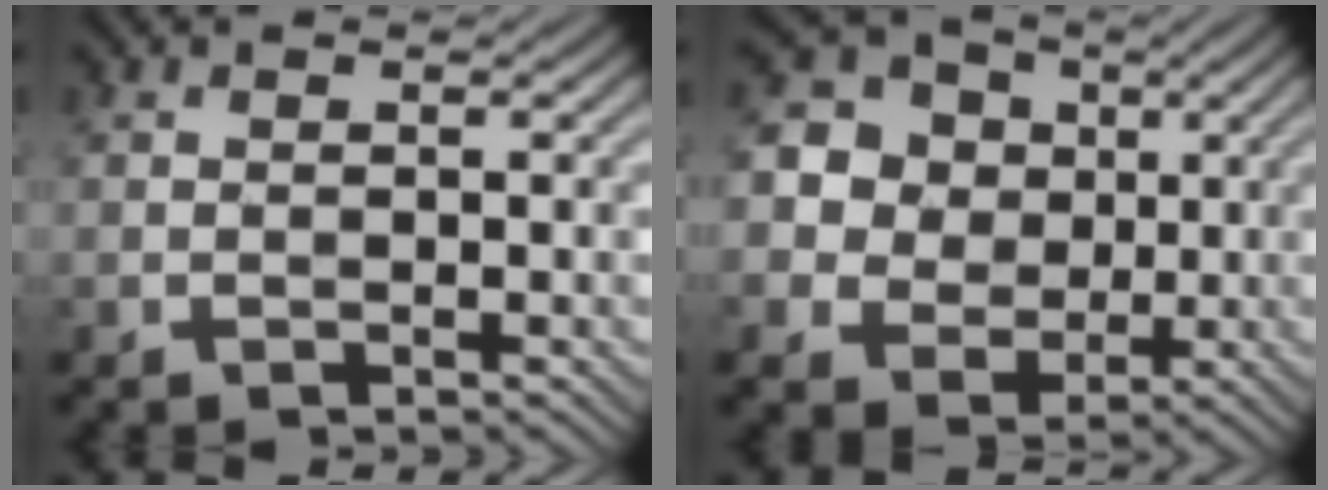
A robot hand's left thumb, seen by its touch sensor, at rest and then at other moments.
{"total": 11.9, "force": [2.7, 10.8, 4.3], "torque": [-0.173, 0.035, 0.059]}